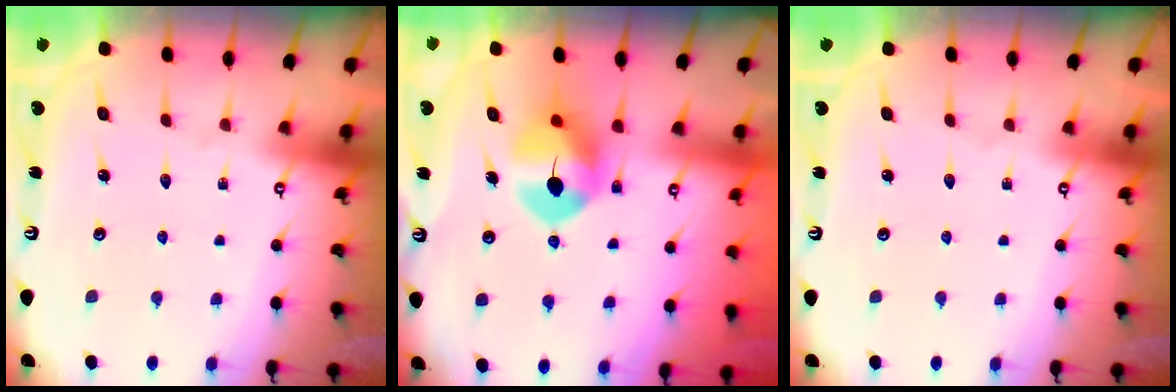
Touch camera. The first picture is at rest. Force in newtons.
{"total": 8.7, "press": 8.6, "slide": 1.3}
{"total": 0.0}